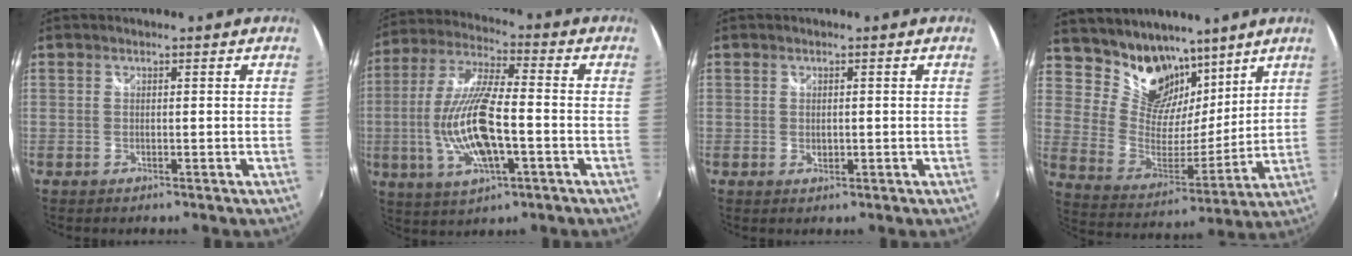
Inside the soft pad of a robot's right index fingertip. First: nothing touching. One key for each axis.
{"total": 15.7, "fx": -3.5, "fy": 4.6, "fz": 14.6, "tx": -0.296, "ty": -0.009, "tz": -0.060}
{"total": 1.4, "fx": -0.1, "fy": 1.0, "fz": 0.9, "tx": -0.014, "ty": -0.002, "tz": 0.000}
{"total": 15.6, "fx": 11.1, "fy": 8.9, "fz": 6.3, "tx": -0.133, "ty": 0.001, "tz": 0.206}